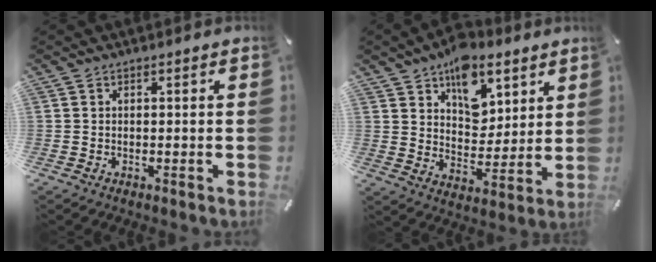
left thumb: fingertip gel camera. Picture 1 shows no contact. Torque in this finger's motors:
{"motor_torque": [2.45, 2.40, 1.37, -1.40, 0.37]}